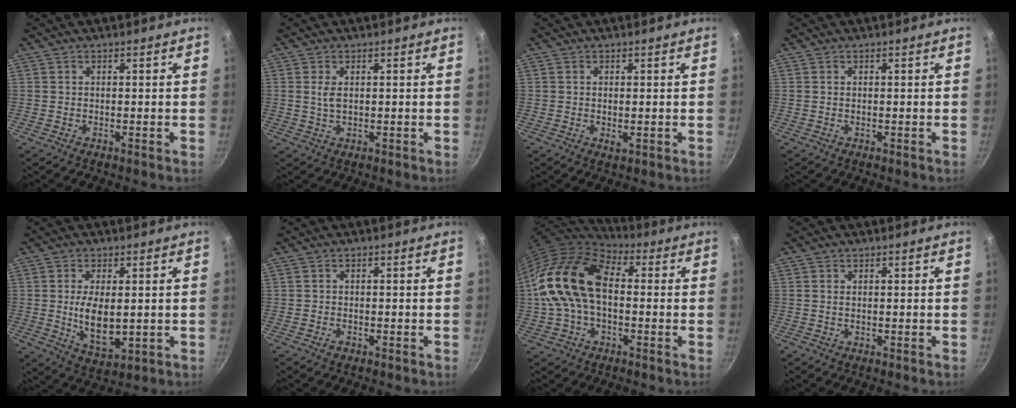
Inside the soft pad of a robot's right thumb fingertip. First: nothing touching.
{"total": 2.6, "force": [0.5, 1.4, 2.1], "torque": [-0.038, -0.003, 0.011]}
{"total": 1.4, "force": [-0.1, 0.6, 1.2], "torque": [-0.022, -0.003, 0.001]}
{"total": 0.0}
{"total": 8.6, "force": [0.2, 4.1, 7.6], "torque": [-0.134, -0.011, 0.015]}
{"total": 1.1, "force": [-0.7, 0.7, 0.5], "torque": [-0.011, 0.004, -0.014]}
{"total": 17.7, "force": [0.6, 11.3, 13.6], "torque": [-0.242, 0.036, -0.002]}
{"total": 0.7, "force": [0.1, 0.4, 0.5], "torque": [-0.010, 0.001, 0.002]}